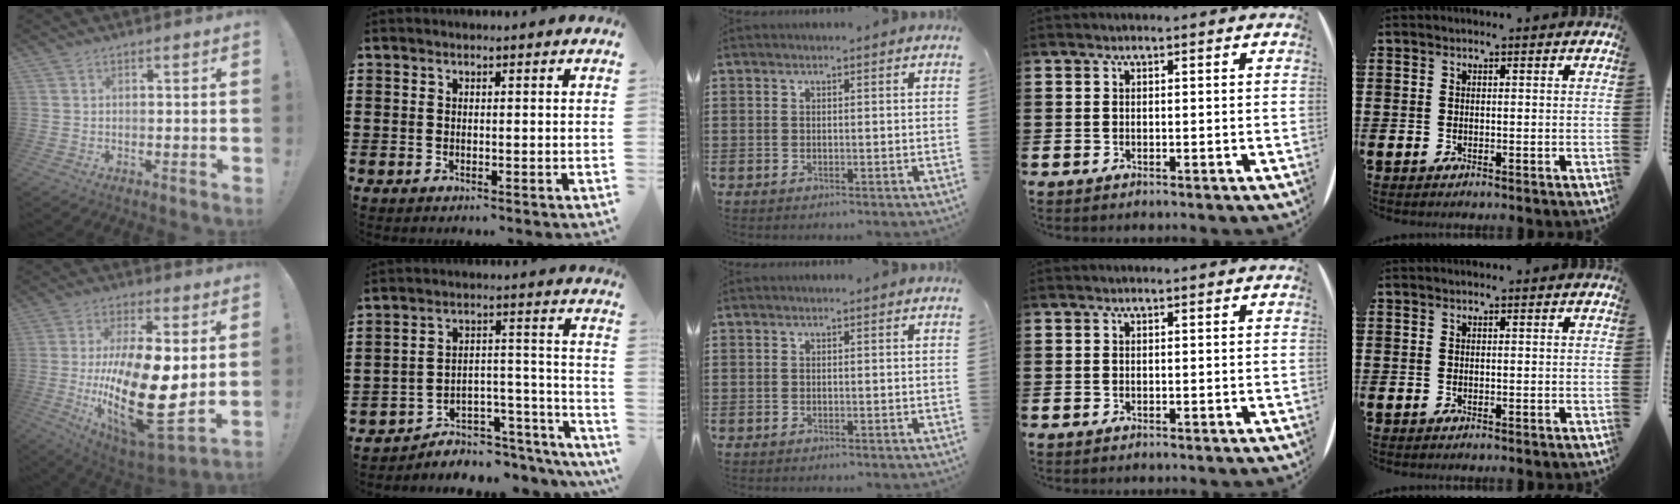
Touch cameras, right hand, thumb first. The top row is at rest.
{"thumb": {"total": 26.4, "force": [-1.6, 11.3, 23.8], "torque": [-0.434, -0.018, -0.015]}, "index": {"total": 4.3, "force": [-3.5, 2.4, 0.9], "torque": [-0.023, -0.002, -0.069]}}